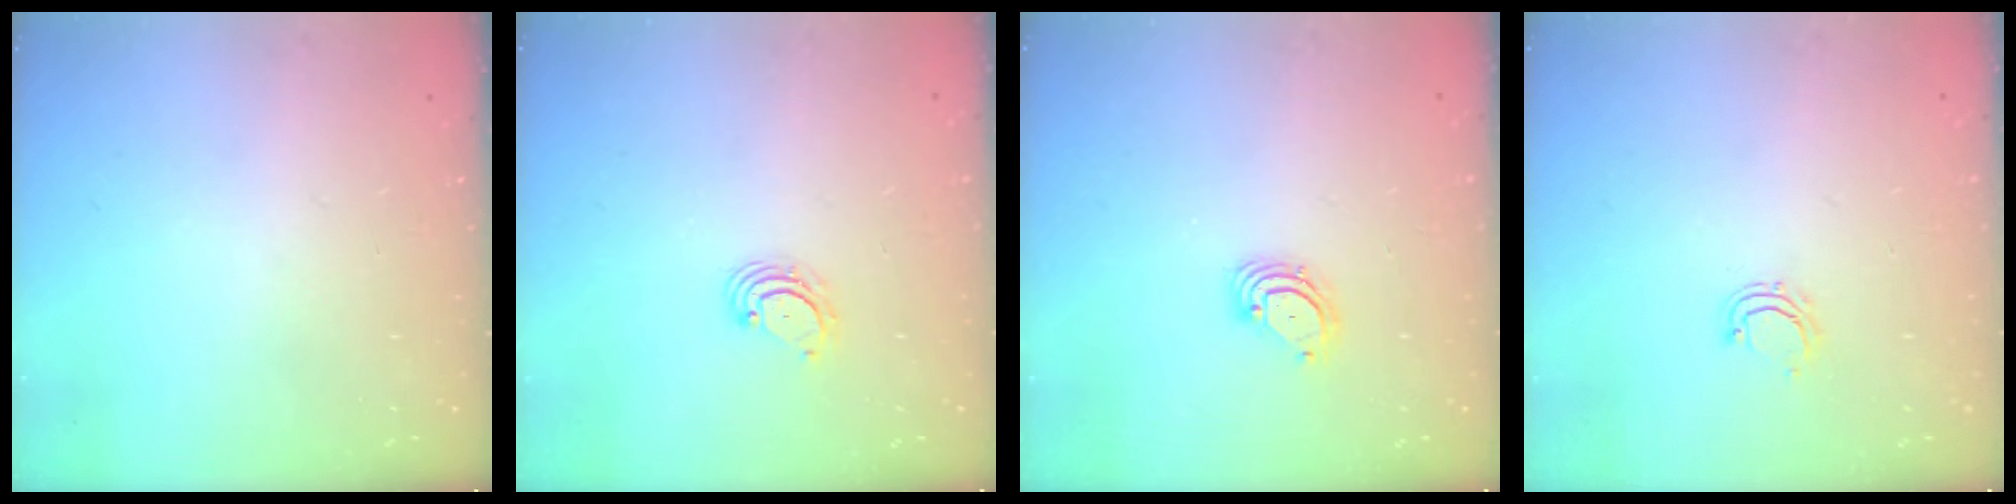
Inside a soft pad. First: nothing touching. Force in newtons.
{"total": 4.0, "press": 4.0, "slide": 0.5}
{"total": 3.6, "press": 3.6, "slide": 0.3}
{"total": 4.9, "press": 4.8, "slide": 0.9}